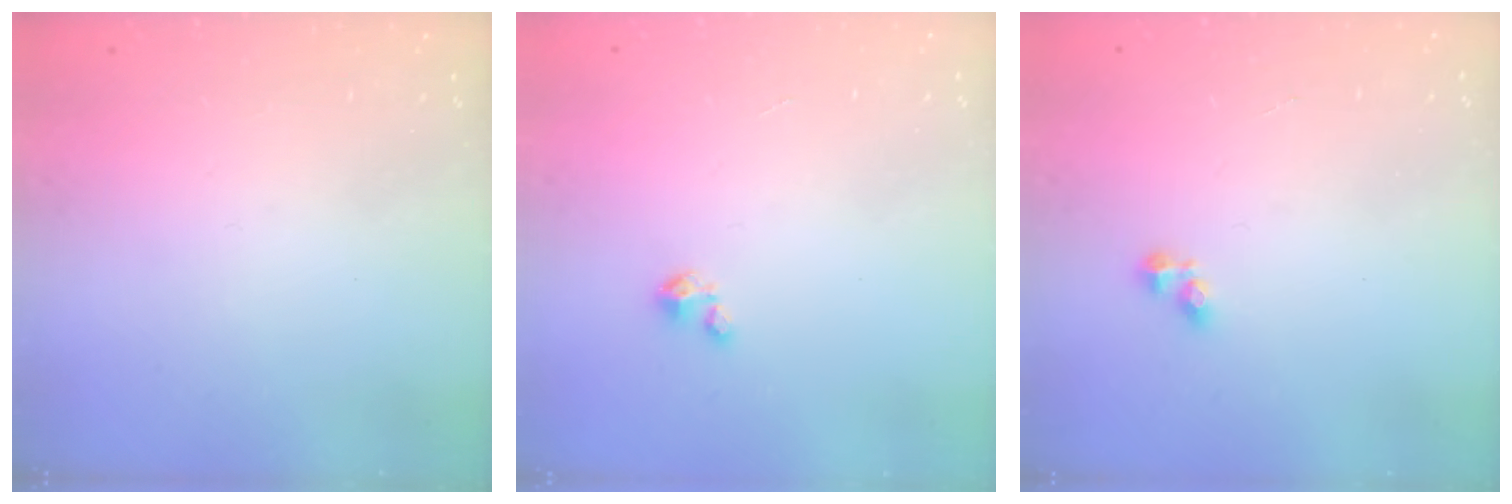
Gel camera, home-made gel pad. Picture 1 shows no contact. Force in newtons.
{"total": 1.8, "press": 1.8, "slide": 0.1}
{"total": 2.1, "press": 2.1, "slide": 0.3}